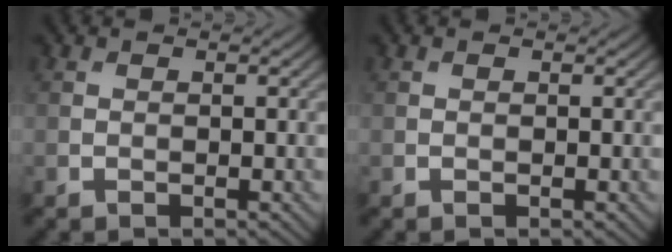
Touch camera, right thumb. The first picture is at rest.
{"total": 0.0}